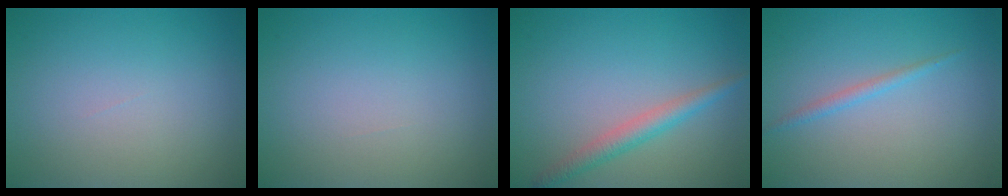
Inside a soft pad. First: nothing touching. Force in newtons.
{"total": 0.0}
{"total": 2.4, "press": 2.4, "slide": 0.1}
{"total": 1.1, "press": 1.1, "slide": 0.0}